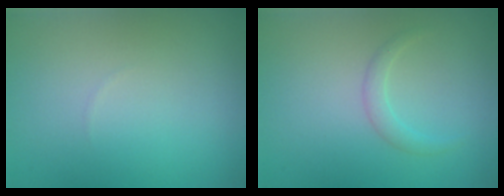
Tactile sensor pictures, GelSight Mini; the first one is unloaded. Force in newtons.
{"total": 1.2, "press": 1.2, "slide": 0.1}